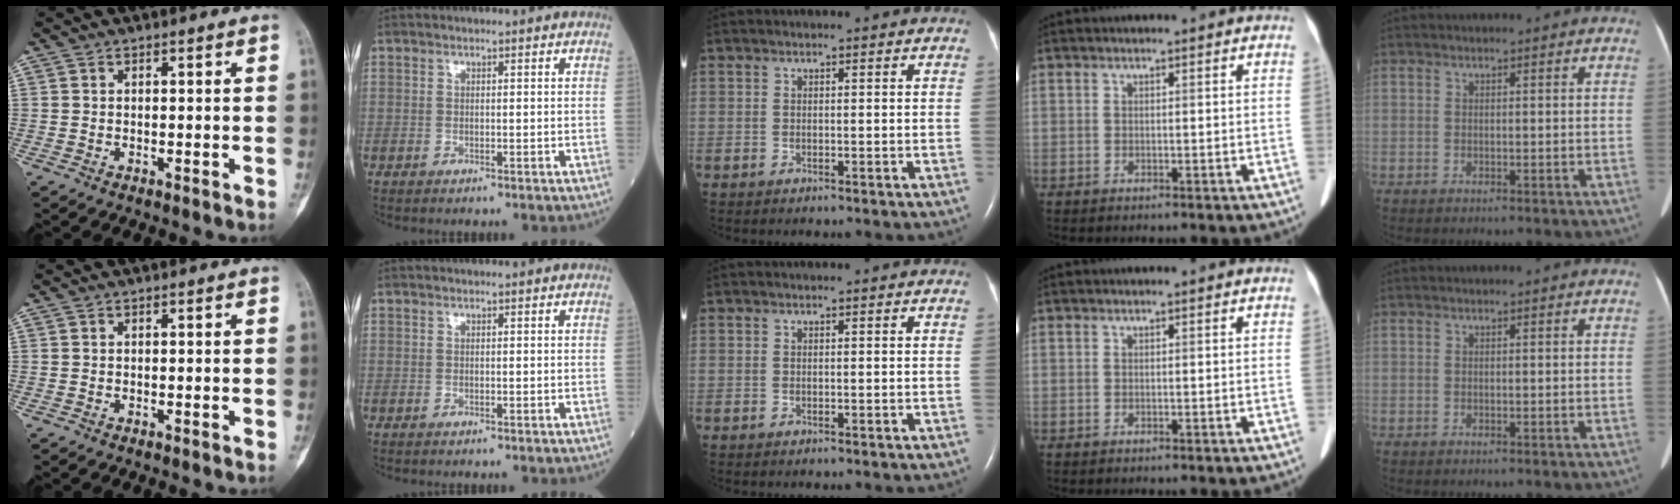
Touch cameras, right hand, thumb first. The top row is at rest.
{}